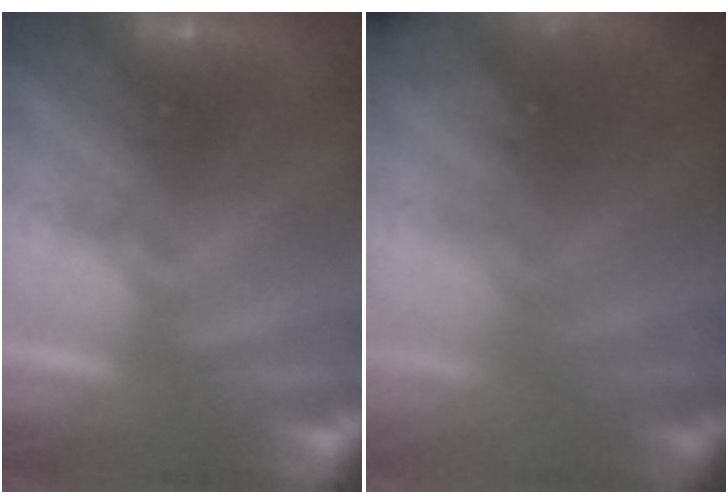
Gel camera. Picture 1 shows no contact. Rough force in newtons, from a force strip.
{"total": 8.3}